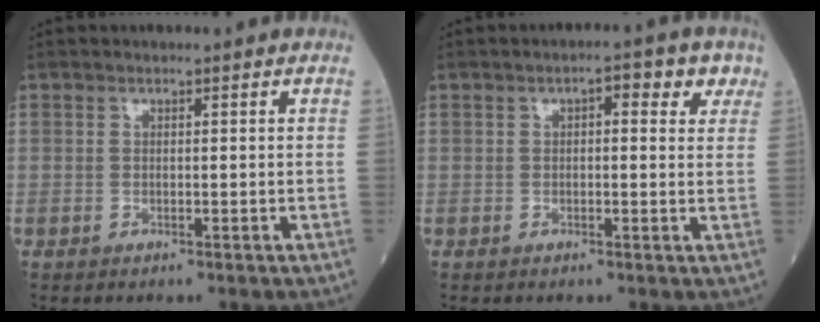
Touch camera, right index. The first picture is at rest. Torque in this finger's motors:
{"motor_torque": [0.07, 0.00, 0.03, 0.01]}